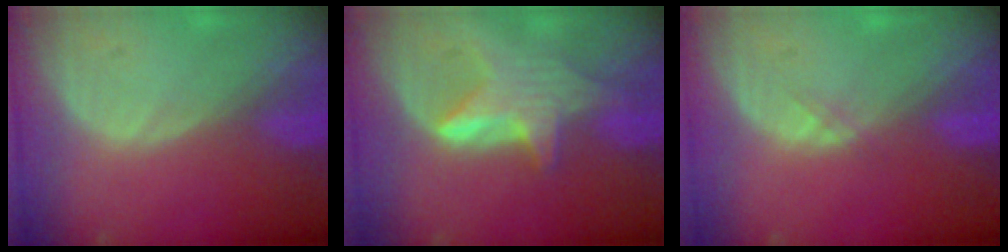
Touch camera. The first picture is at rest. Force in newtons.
{"total": 5.9, "press": 5.9, "slide": 0.4}
{"total": 0.6, "press": 0.6, "slide": 0.1}